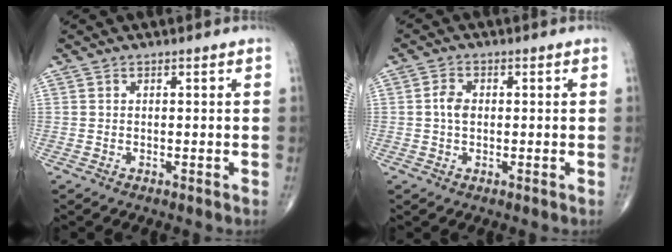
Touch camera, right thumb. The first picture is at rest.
{"total": 2.9, "force": [0.0, 2.0, 2.1], "torque": [-0.037, 0.006, -0.005]}